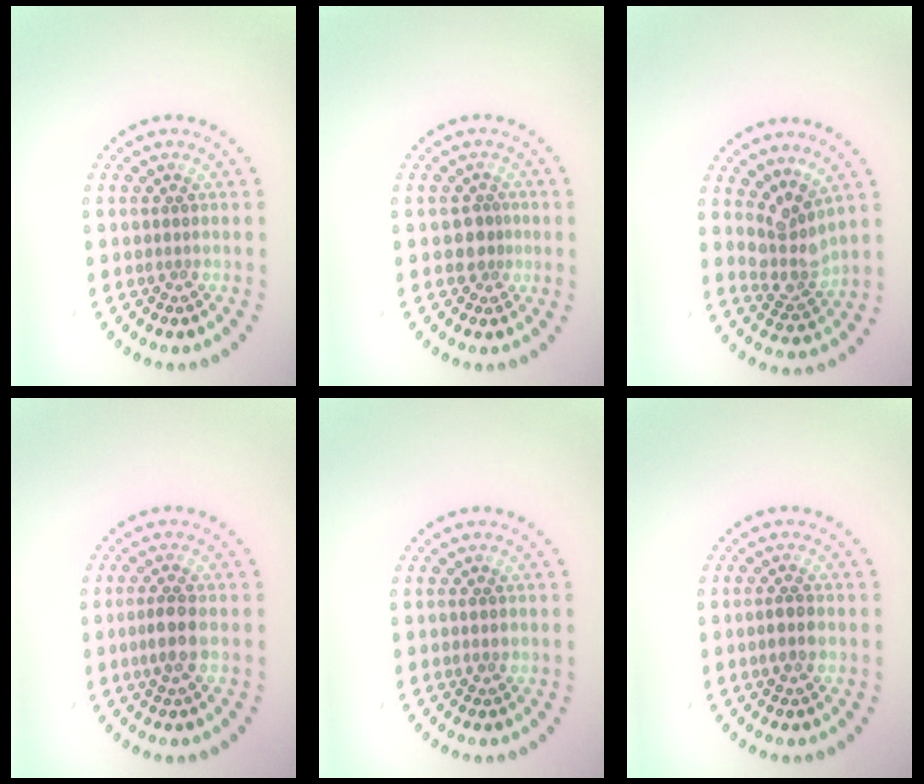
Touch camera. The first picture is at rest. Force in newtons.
{"total": 1.9, "press": 1.5, "slide": 1.1}
{"total": 3.2, "press": 2.4, "slide": 2.2}
{"total": 2.2, "press": 2.0, "slide": 0.9}
{"total": 0.9, "press": 0.9, "slide": 0.3}
{"total": 1.8, "press": 1.7, "slide": 0.6}